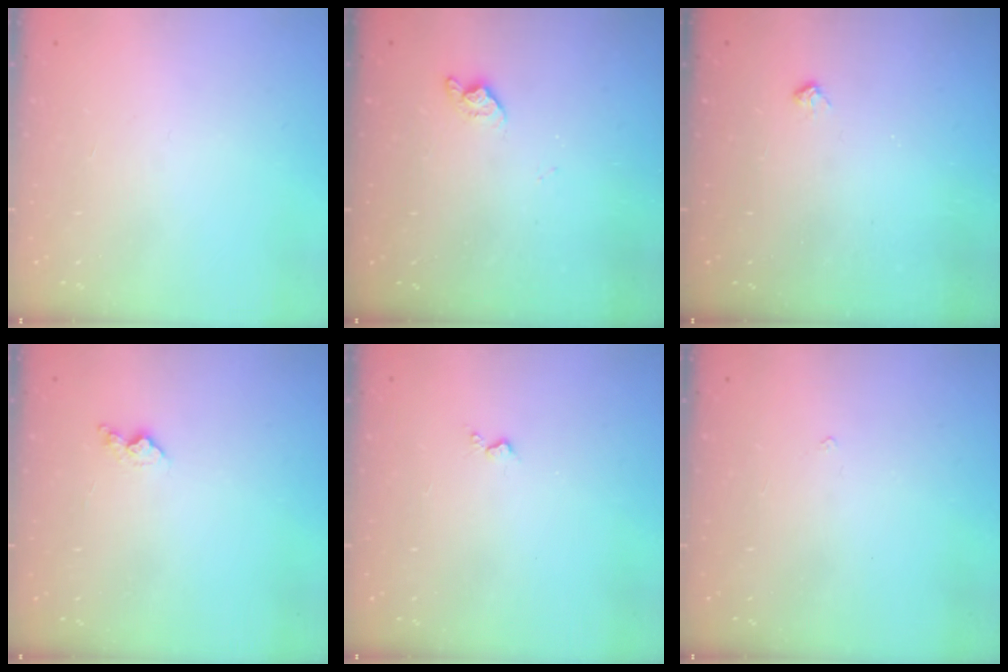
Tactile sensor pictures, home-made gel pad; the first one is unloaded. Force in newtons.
{"total": 6.5, "press": 6.5, "slide": 0.8}
{"total": 6.2, "press": 6.1, "slide": 0.7}
{"total": 3.3, "press": 3.3, "slide": 0.4}
{"total": 3.0, "press": 2.9, "slide": 0.5}
{"total": 1.9, "press": 1.9, "slide": 0.4}